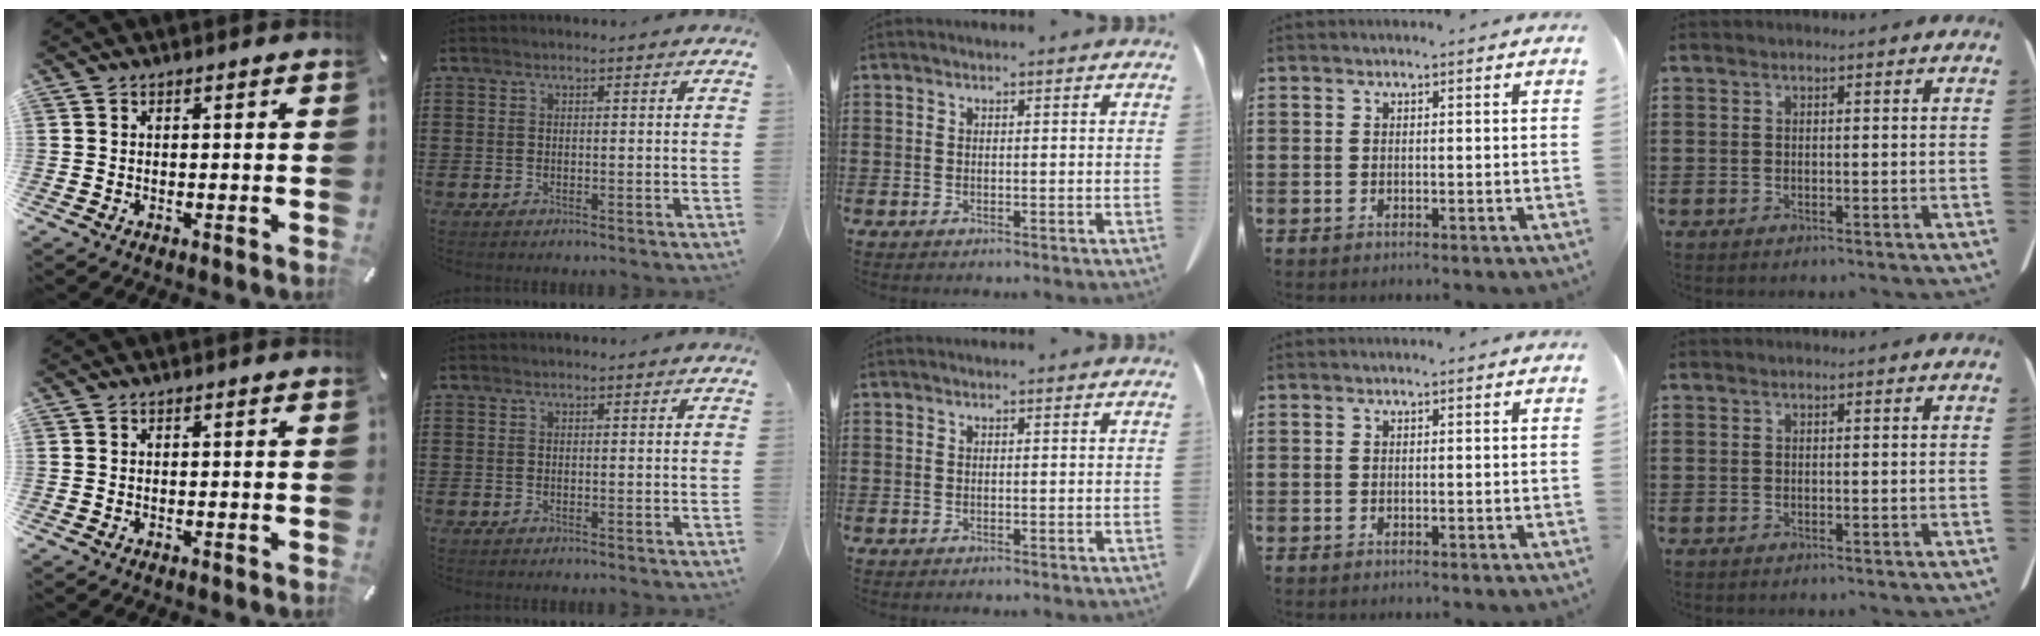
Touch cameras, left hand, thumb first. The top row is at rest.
{}